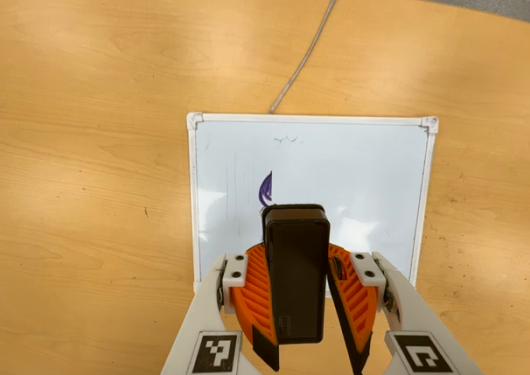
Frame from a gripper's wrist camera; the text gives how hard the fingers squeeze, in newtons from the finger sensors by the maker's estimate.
{"total": 9.7, "left": 9.2, "right": 10.2}